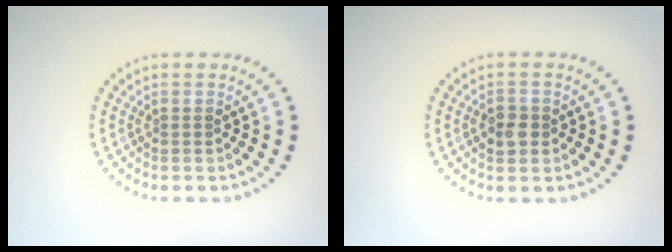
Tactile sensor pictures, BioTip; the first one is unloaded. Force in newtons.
{"total": 1.8, "press": 1.8, "slide": 0.4}